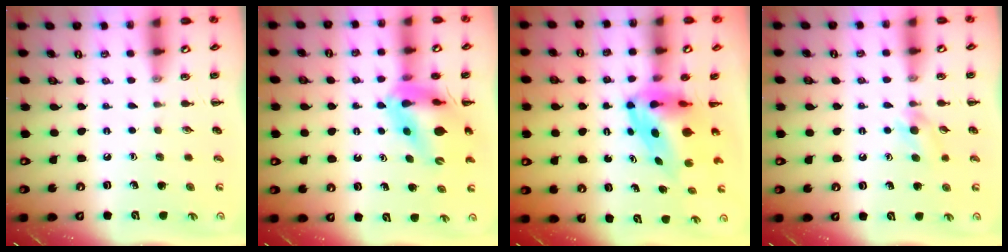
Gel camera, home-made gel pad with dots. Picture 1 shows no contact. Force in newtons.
{"total": 13.4, "press": 12.8, "slide": 4.0}
{"total": 7.3, "press": 7.1, "slide": 1.9}
{"total": 4.6, "press": 4.3, "slide": 1.6}